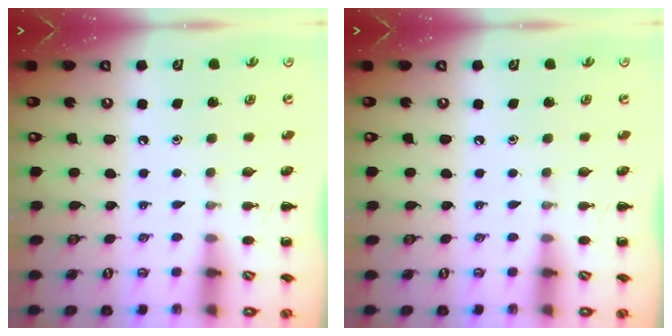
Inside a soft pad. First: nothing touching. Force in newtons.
{"total": 0.0}